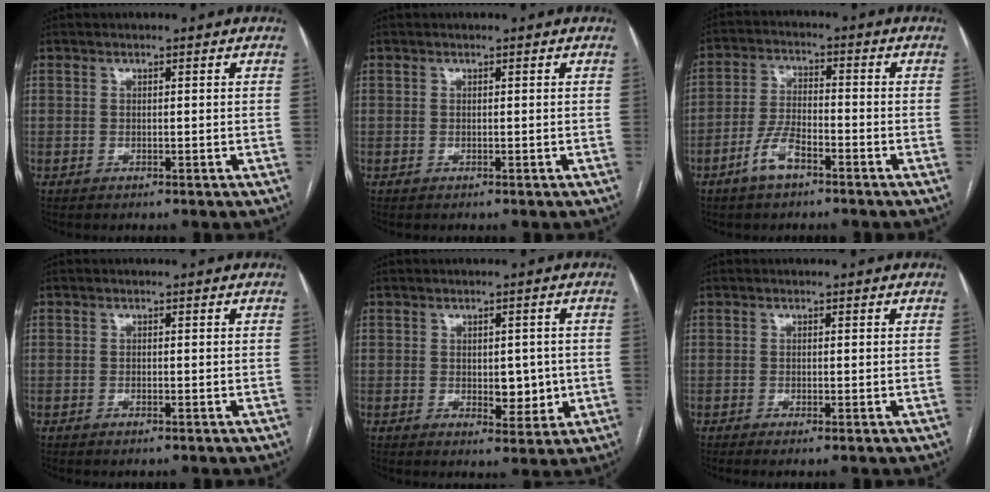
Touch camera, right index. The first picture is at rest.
{"total": 0.0}
{"total": 6.1, "force": [-3.7, 2.3, 4.2], "torque": [-0.092, 0.006, -0.070]}
{"total": 0.6, "force": [-0.5, 0.1, 0.4], "torque": [-0.008, -0.001, -0.005]}
{"total": 5.0, "force": [-0.3, 2.7, 4.2], "torque": [-0.049, -0.002, 0.004]}
{"total": 1.0, "force": [-0.6, -0.1, 0.8], "torque": [-0.016, -0.002, -0.010]}